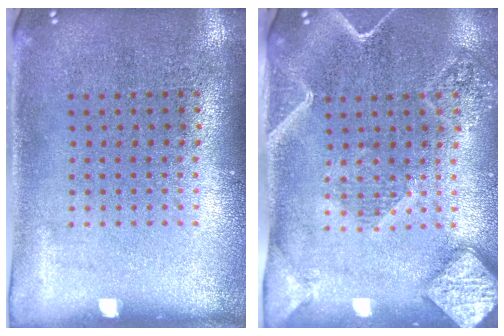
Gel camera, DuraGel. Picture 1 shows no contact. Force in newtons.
{"total": 2.6, "press": 2.2, "slide": 1.3}